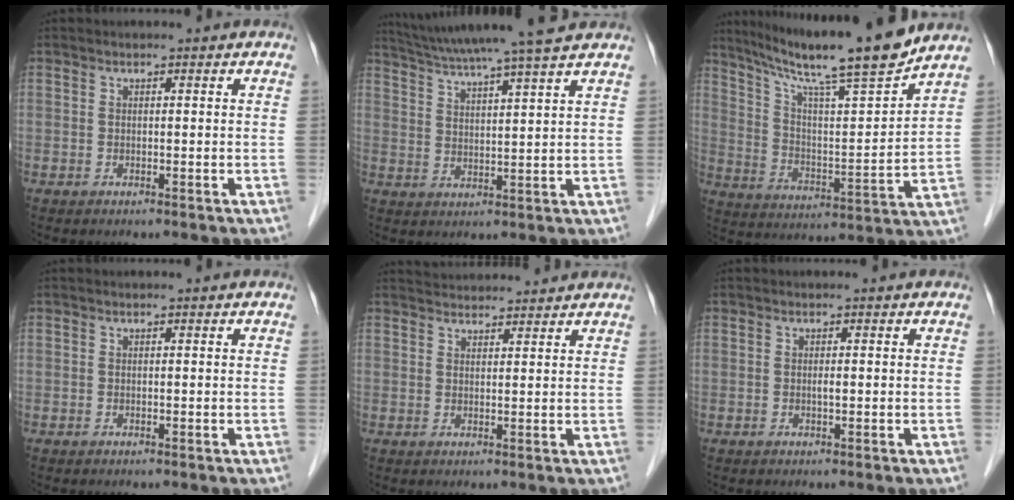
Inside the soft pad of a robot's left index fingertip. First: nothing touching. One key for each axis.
{"total": 14.2, "fx": 12.2, "fy": -1.1, "fz": 7.1, "tx": -0.124, "ty": 0.012, "tz": 0.181}
{"total": 18.2, "fx": 15.2, "fy": -0.7, "fz": 9.9, "tx": -0.166, "ty": -0.011, "tz": 0.245}
{"total": 0.0}
{"total": 6.1, "fx": 6.0, "fy": 0.2, "fz": 0.9, "tx": -0.019, "ty": 0.030, "tz": 0.085}
{"total": 0.6, "fx": -0.3, "fy": 0.0, "fz": 0.5, "tx": -0.011, "ty": -0.004, "tz": -0.005}